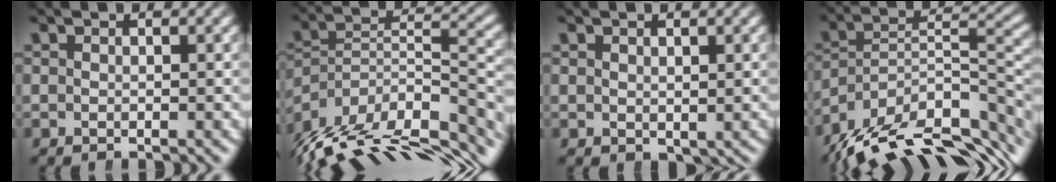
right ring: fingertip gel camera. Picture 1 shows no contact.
{"total": 14.3, "force": [-8.4, 7.6, 8.7], "torque": [-0.137, -0.047, -0.109]}
{"total": 0.6, "force": [0.2, 0.4, 0.4], "torque": [0.002, -0.007, 0.014]}
{"total": 13.6, "force": [-7.8, 6.9, 8.8], "torque": [-0.120, -0.037, -0.109]}